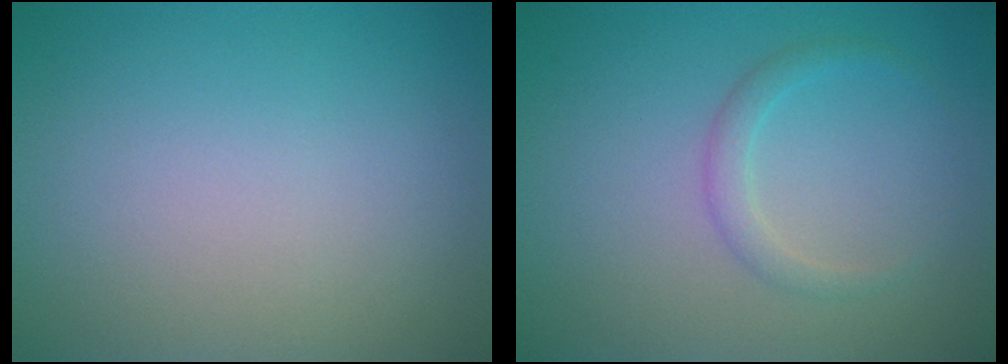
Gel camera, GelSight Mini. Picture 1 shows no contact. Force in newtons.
{"total": 1.5, "press": 1.5, "slide": 0.0}